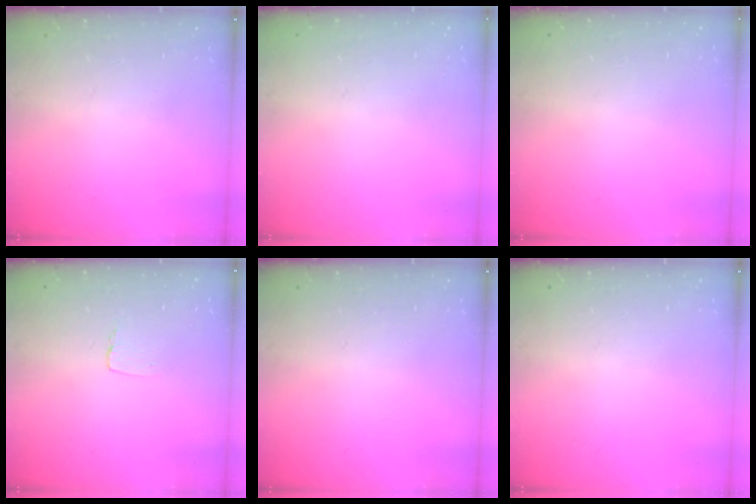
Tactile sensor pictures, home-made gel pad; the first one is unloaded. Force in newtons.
{"total": 0.0}
{"total": 0.0}
{"total": 3.1, "press": 3.1, "slide": 0.3}
{"total": 0.0}
{"total": 0.0}